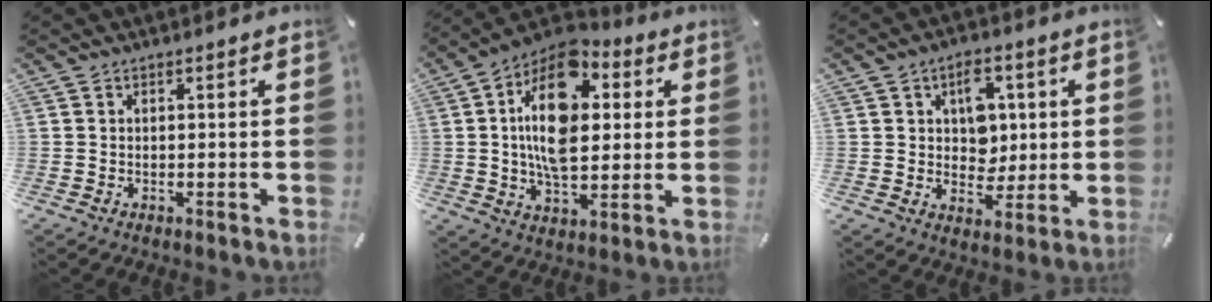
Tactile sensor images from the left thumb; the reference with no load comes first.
{"total": 18.5, "force": [3.6, 11.4, 14.1], "torque": [-0.265, -0.011, 0.055]}
{"total": 7.9, "force": [2.1, 6.2, 4.3], "torque": [-0.051, 0.000, 0.031]}